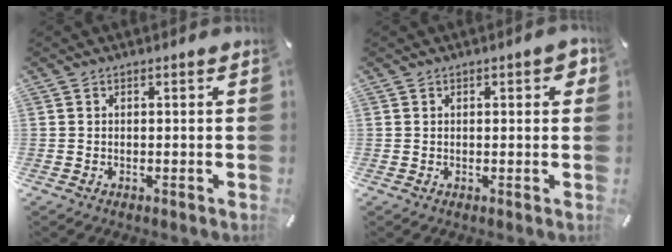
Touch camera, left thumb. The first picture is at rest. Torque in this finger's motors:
{"motor_torque": [0.15, -0.30, -0.15, 0.21, -0.01]}